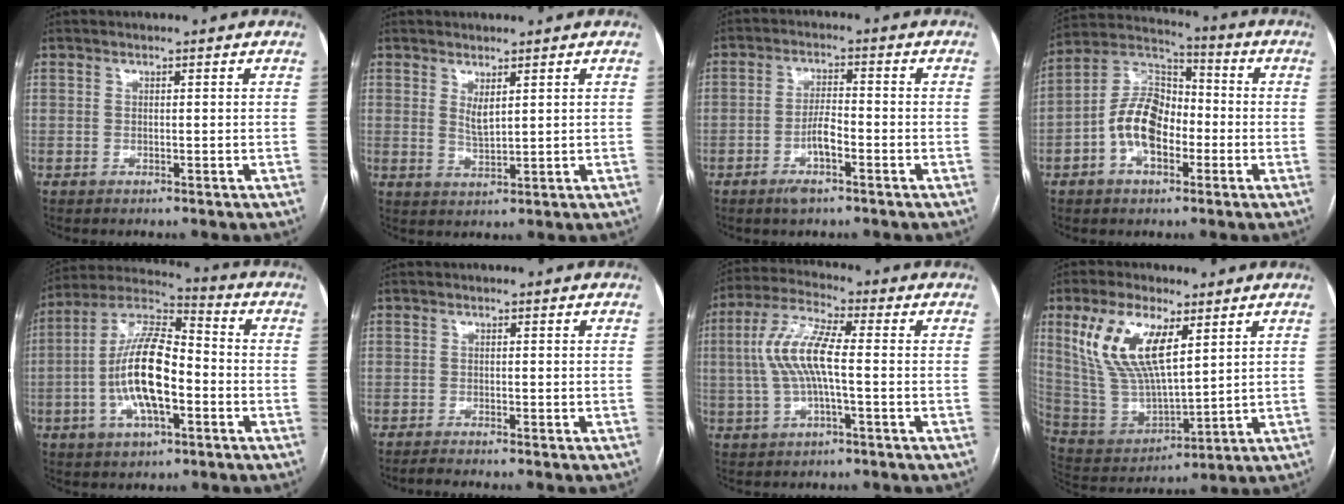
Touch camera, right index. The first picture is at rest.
{"total": 2.4, "force": [1.3, 0.5, 2.0], "torque": [-0.045, -0.011, 0.029]}
{"total": 4.8, "force": [-2.2, 1.1, 4.1], "torque": [-0.084, 0.003, -0.041]}
{"total": 11.2, "force": [-3.1, 6.5, 8.7], "torque": [-0.184, 0.033, -0.060]}
{"total": 15.0, "force": [-2.9, 5.5, 13.6], "torque": [-0.274, 0.017, -0.054]}
{"total": 1.8, "force": [-1.6, -0.5, 0.6], "torque": [-0.016, -0.005, -0.027]}
{"total": 9.5, "force": [-0.1, 1.9, 9.3], "torque": [-0.205, 0.015, -0.005]}
{"total": 14.6, "force": [6.6, 5.5, 11.8], "torque": [-0.255, 0.011, 0.139]}